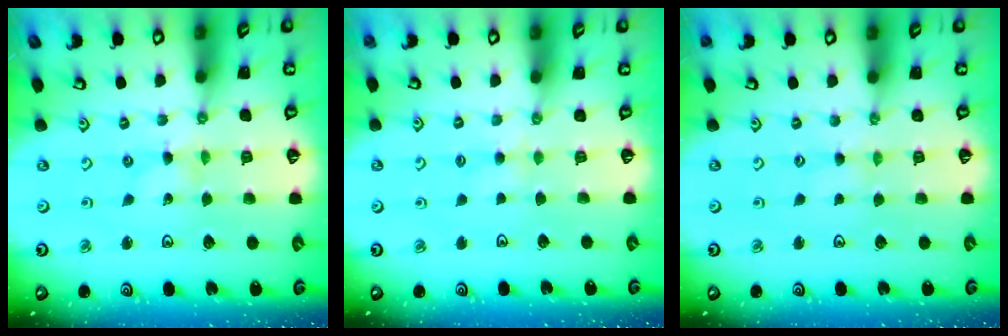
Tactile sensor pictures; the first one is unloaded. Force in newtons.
{"total": 2.8, "press": 2.7, "slide": 0.5}
{"total": 1.3, "press": 1.3, "slide": 0.3}